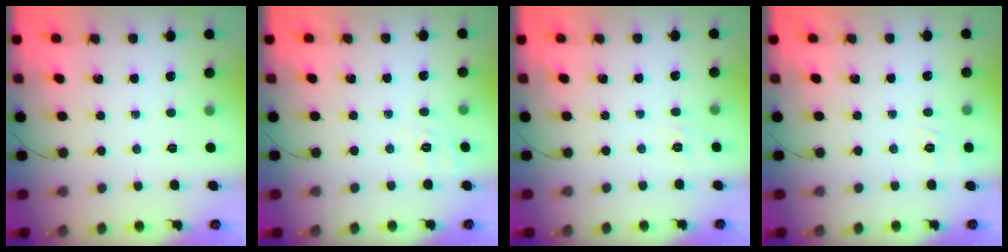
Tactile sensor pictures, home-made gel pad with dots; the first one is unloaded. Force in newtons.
{"total": 2.1, "press": 0.5, "slide": 2.0}
{"total": 2.2, "press": 1.6, "slide": 1.6}
{"total": 1.6, "press": 0.2, "slide": 1.6}